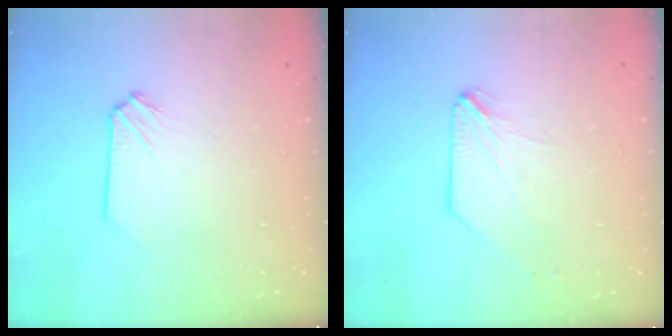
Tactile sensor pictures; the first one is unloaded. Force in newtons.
{"total": 1.4, "press": 1.4, "slide": 0.2}